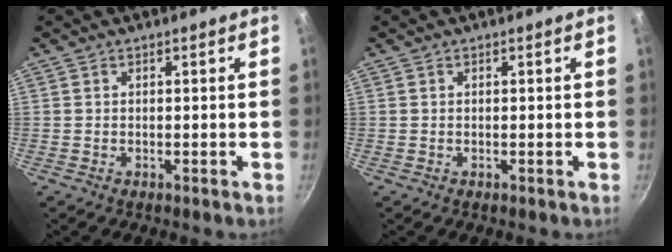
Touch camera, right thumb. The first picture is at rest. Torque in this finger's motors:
{"motor_torque": [0.03, -0.01, 0.11, 0.09, 0.01]}